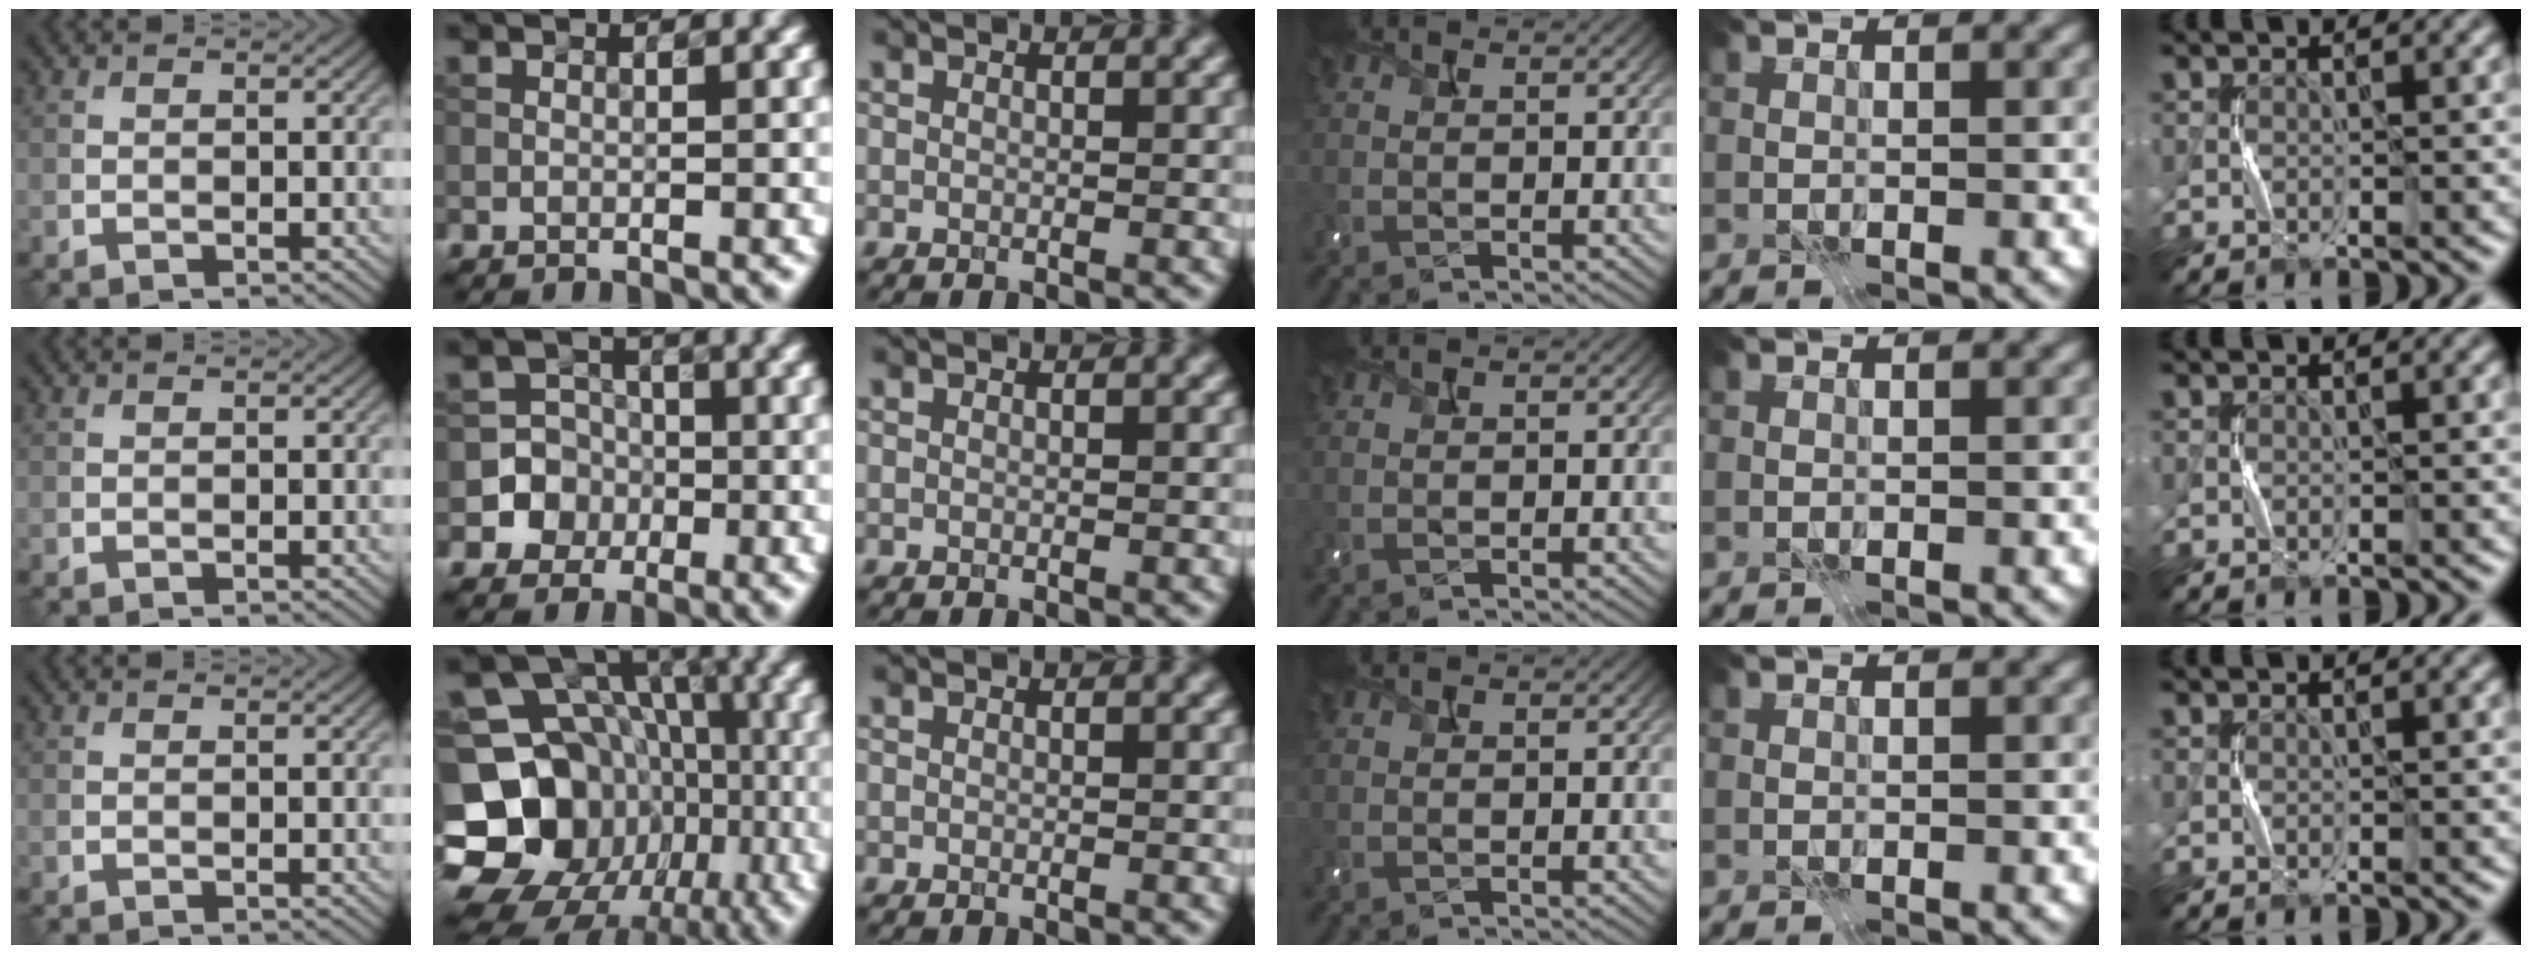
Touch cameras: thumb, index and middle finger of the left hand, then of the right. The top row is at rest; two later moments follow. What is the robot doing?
{"motion": "press", "object": "camera"}